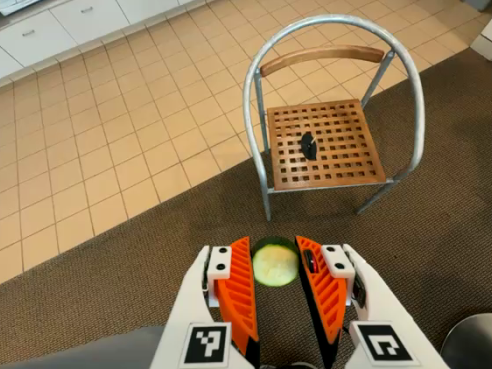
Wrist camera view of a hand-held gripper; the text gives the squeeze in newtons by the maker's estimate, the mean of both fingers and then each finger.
{"total": 7.0, "left": 6.9, "right": 7.1}